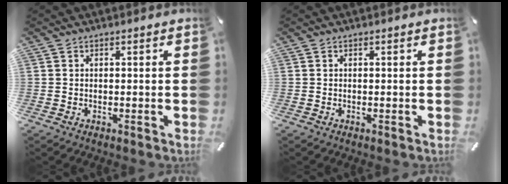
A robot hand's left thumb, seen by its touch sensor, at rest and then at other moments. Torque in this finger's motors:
{"motor_torque": [0.01, 0.01, 0.00, 0.00, 0.00]}